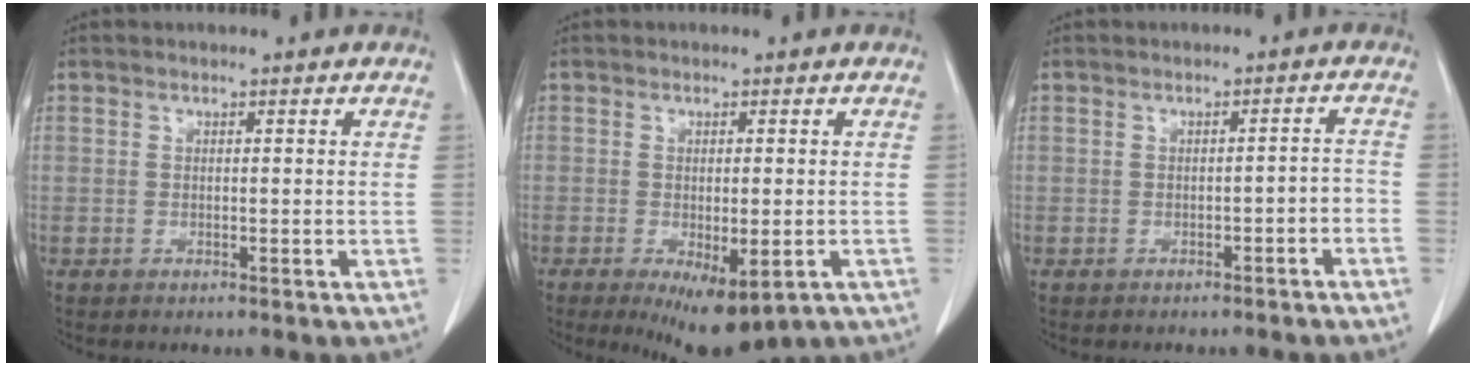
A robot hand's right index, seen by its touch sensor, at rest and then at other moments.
{"total": 8.6, "force": [-4.6, 2.9, 6.7], "torque": [-0.086, -0.018, -0.059]}
{"total": 2.5, "force": [-1.2, 0.9, 2.0], "torque": [-0.028, 0.013, -0.013]}